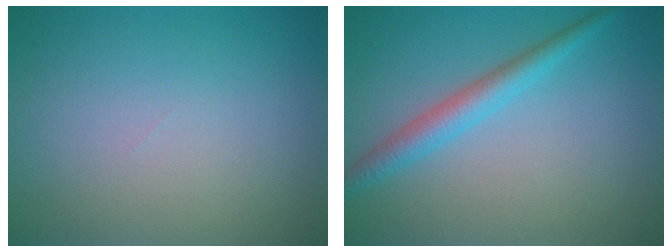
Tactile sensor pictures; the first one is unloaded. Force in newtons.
{"total": 2.9, "press": 2.9, "slide": 0.1}